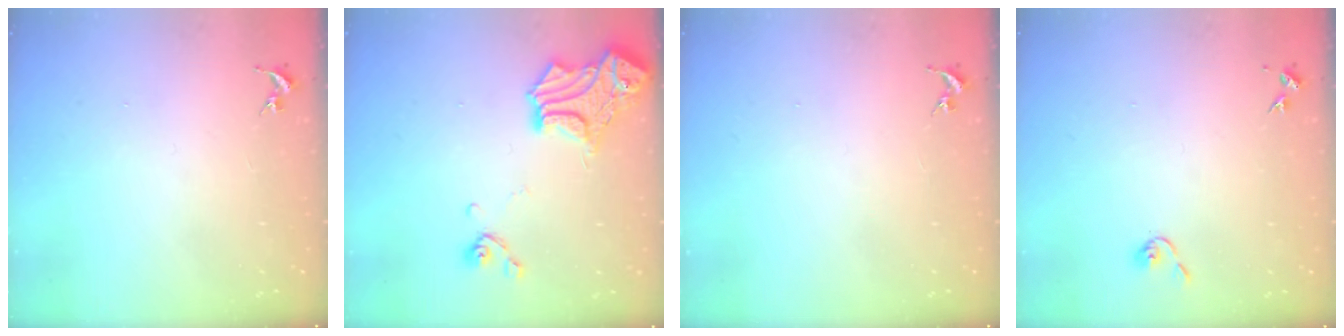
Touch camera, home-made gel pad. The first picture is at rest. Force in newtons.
{"total": 16.0, "press": 15.9, "slide": 1.4}
{"total": 0.0}
{"total": 4.7, "press": 4.7, "slide": 0.4}